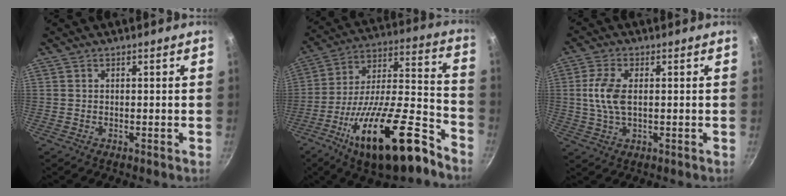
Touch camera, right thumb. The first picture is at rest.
{"total": 26.0, "force": [-14.9, 8.3, 19.5], "torque": [-0.280, 0.079, -0.248]}
{"total": 7.1, "force": [0.6, 3.7, 6.0], "torque": [-0.127, 0.004, 0.010]}